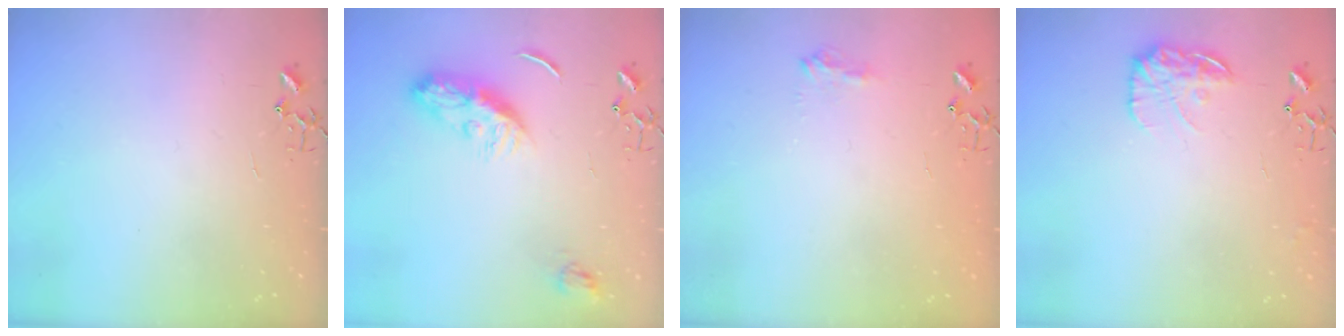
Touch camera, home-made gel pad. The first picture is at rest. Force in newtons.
{"total": 10.6, "press": 10.5, "slide": 0.7}
{"total": 8.4, "press": 8.4, "slide": 0.8}
{"total": 13.2, "press": 13.2, "slide": 0.6}